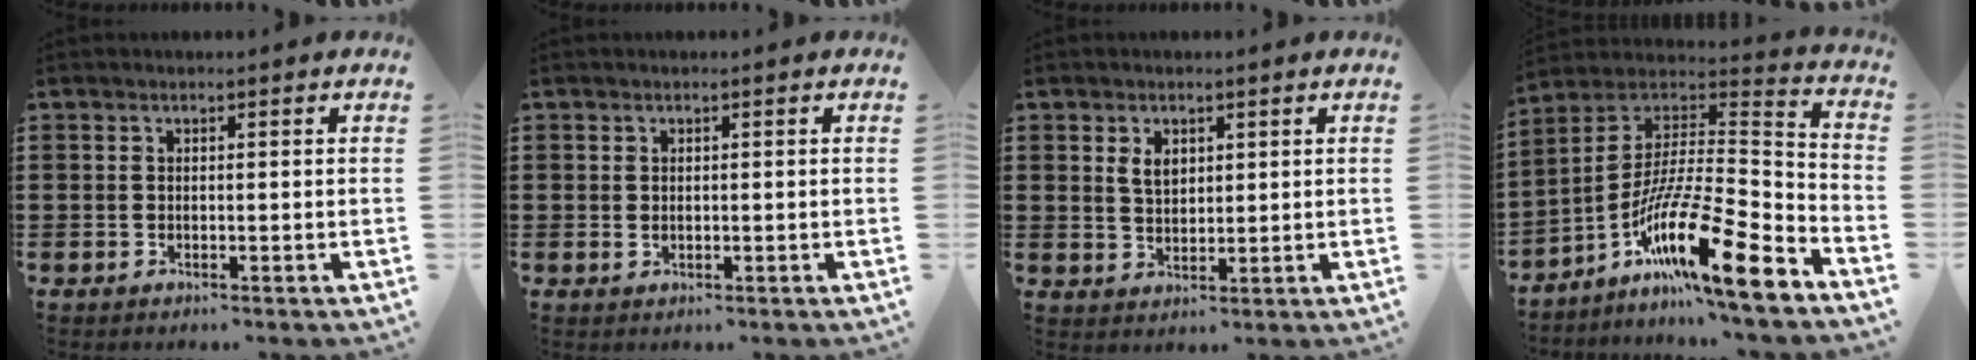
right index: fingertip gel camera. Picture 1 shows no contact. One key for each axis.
{"total": 0.7, "fx": 0.1, "fy": 0.5, "fz": 0.4, "tx": -0.010, "ty": 0.004, "tz": 0.002}
{"total": 3.1, "fx": 1.4, "fy": 2.0, "fz": 2.0, "tx": -0.037, "ty": 0.004, "tz": 0.023}
{"total": 17.4, "fx": -10.7, "fy": 2.2, "fz": 13.5, "tx": -0.245, "ty": 0.004, "tz": -0.194}